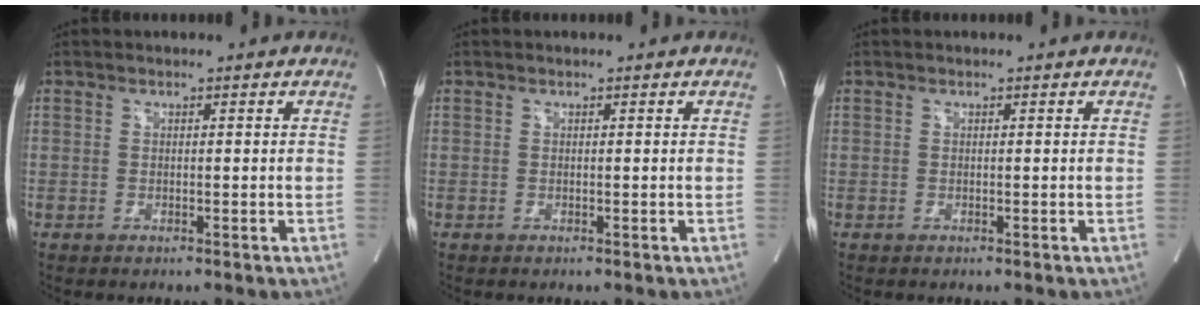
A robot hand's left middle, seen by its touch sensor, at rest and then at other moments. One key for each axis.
{"total": 0.0}
{"total": 0.0}